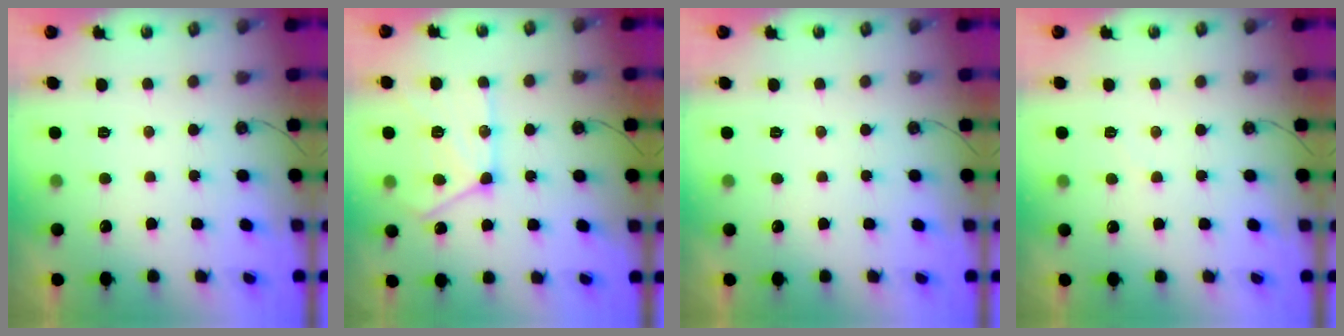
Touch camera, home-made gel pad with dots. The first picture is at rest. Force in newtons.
{"total": 15.8, "press": 15.7, "slide": 1.5}
{"total": 0.0}
{"total": 3.5, "press": 3.5, "slide": 0.4}